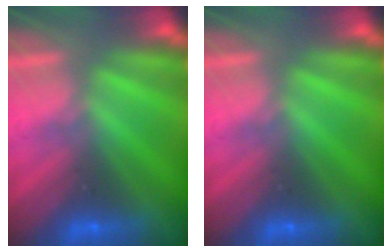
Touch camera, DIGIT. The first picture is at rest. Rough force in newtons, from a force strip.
{"total": 0.0}